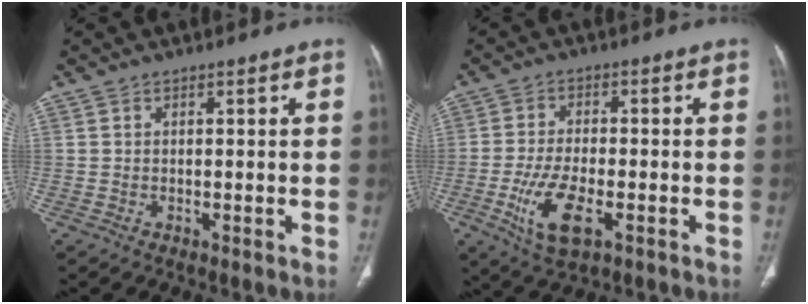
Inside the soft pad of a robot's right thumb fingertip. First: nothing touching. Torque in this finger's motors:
{"motor_torque": [-0.06, 0.31, 1.15, 0.06, 0.11]}